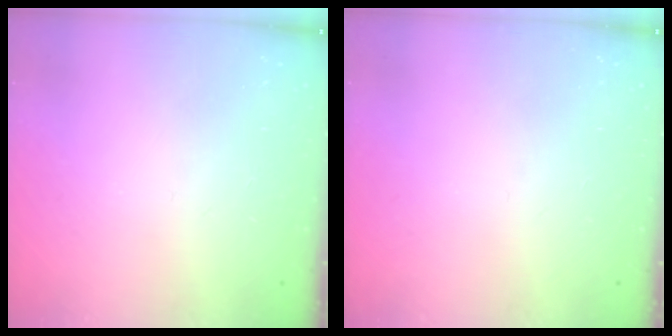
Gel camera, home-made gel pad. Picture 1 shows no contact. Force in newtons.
{"total": 0.0}